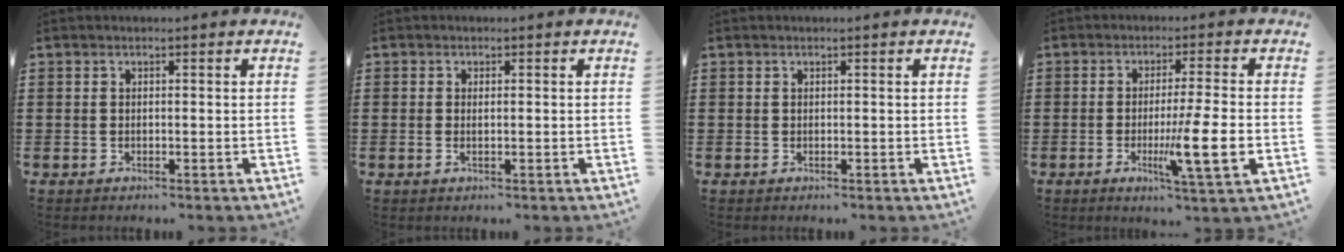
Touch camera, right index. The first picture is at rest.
{"total": 0.6, "force": [0.0, 0.1, 0.6], "torque": [-0.011, -0.001, -0.001]}
{"total": 0.0}
{"total": 8.3, "force": [-1.9, 0.0, 8.1], "torque": [-0.147, -0.021, -0.035]}